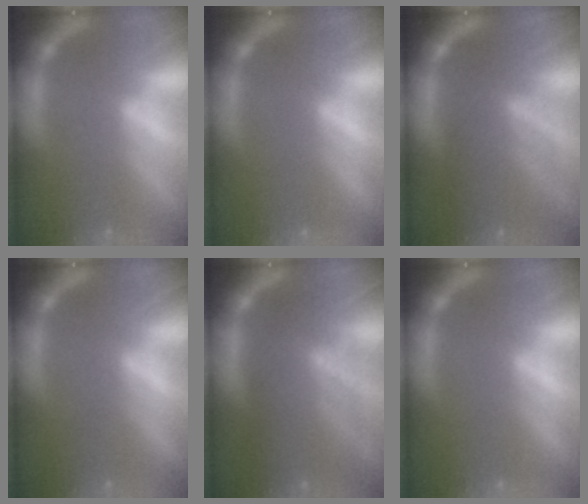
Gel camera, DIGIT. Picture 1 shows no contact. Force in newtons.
{"total": 0.0}
{"total": 7.6}
{"total": 1.5}
{"total": 8.5}
{"total": 0.0}